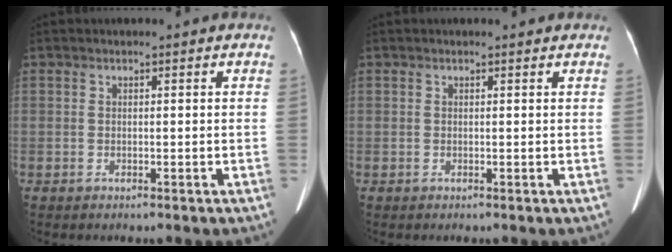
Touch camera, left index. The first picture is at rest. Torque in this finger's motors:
{"motor_torque": [0.06, -0.36, 0.00, -0.01]}